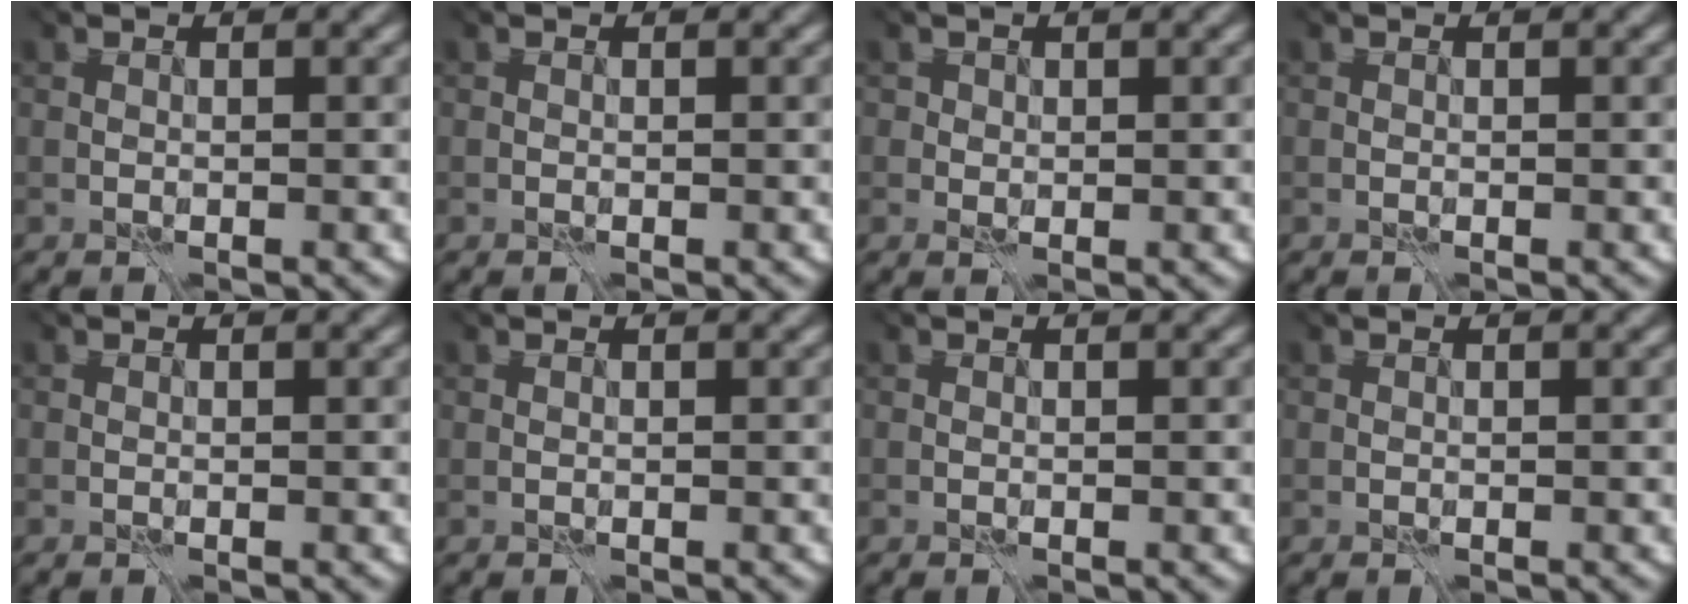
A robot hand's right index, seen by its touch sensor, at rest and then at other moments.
{"total": 0.5, "force": [-0.4, -0.2, -0.3], "torque": [0.008, -0.003, -0.008]}
{"total": 1.6, "force": [-1.2, -0.4, -1.0], "torque": [0.018, -0.017, -0.012]}
{"total": 0.0}
{"total": 0.0}
{"total": 0.0}
{"total": 0.0}
{"total": 0.0}